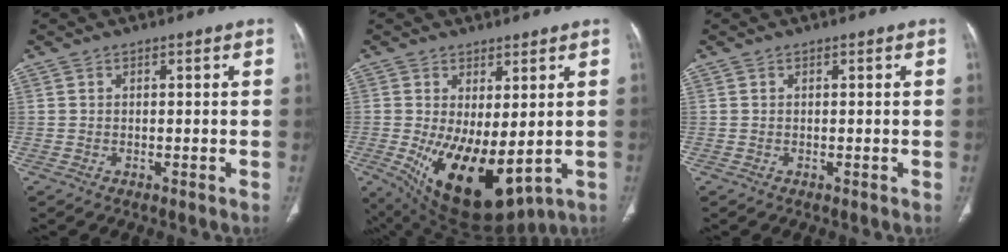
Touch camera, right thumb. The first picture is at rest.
{"total": 15.0, "force": [-1.9, 7.0, 13.1], "torque": [-0.215, -0.028, 0.001]}
{"total": 0.0}